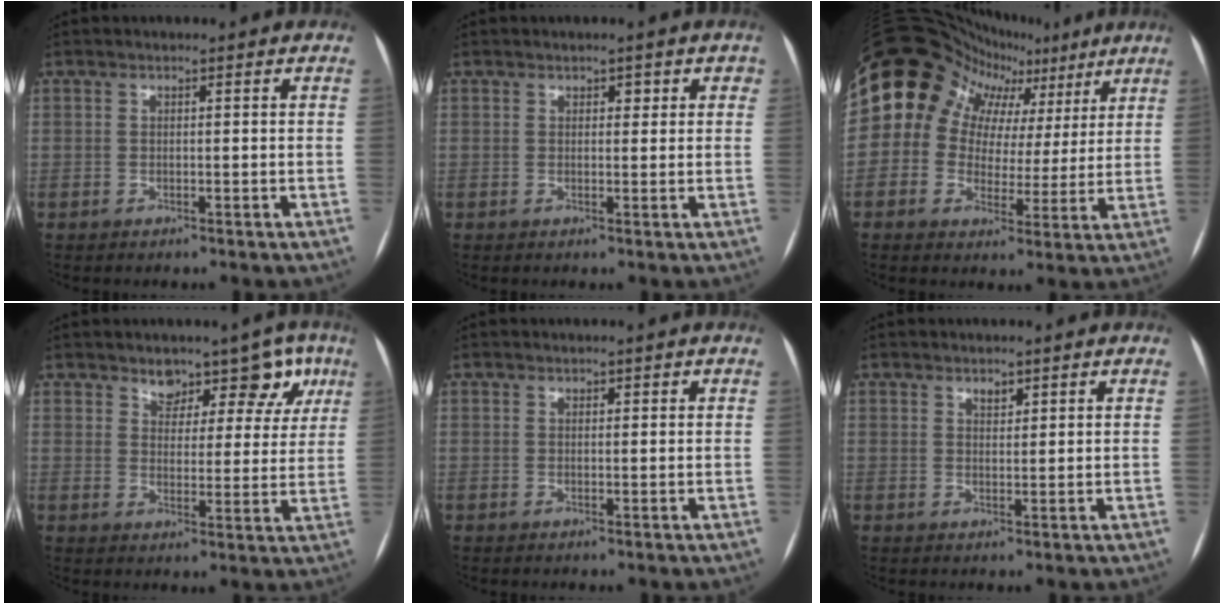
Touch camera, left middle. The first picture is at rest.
{"total": 1.7, "force": [0.9, 1.2, 0.8], "torque": [0.003, 0.005, 0.007]}
{"total": 16.8, "force": [8.5, 13.2, 6.1], "torque": [-0.102, 0.062, 0.113]}
{"total": 8.2, "force": [6.0, 4.8, 3.0], "torque": [-0.012, 0.008, 0.066]}
{"total": 0.7, "force": [0.5, 0.4, 0.2], "torque": [0.000, 0.005, 0.005]}
{"total": 1.4, "force": [1.1, 0.7, 0.6], "torque": [-0.010, 0.000, 0.018]}